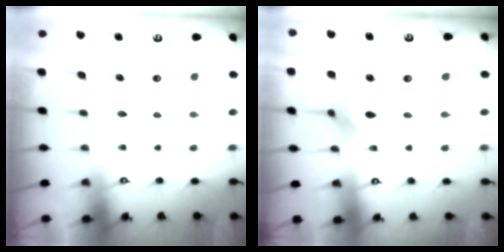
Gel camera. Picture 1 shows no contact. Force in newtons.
{"total": 4.2, "press": 4.2, "slide": 0.7}